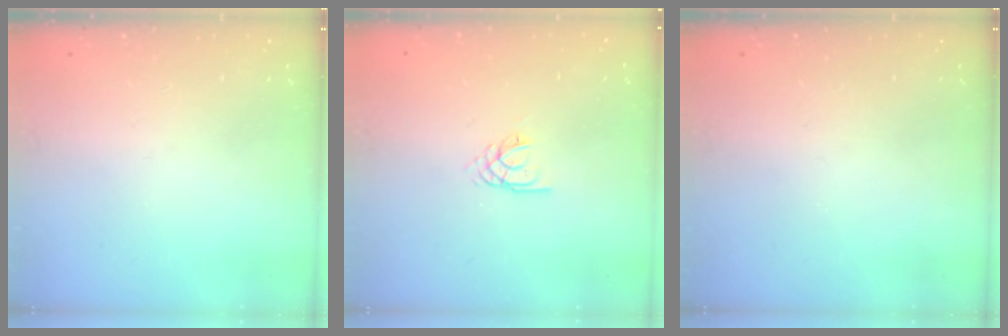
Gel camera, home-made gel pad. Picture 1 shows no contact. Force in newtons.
{"total": 2.2, "press": 2.2, "slide": 0.3}
{"total": 0.0}